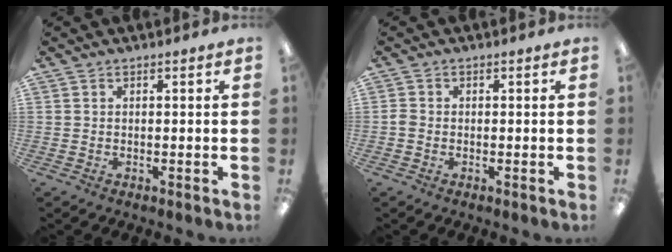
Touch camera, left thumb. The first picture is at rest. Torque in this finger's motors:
{"motor_torque": [-0.19, 0.19, 0.05, -0.22, 0.02]}